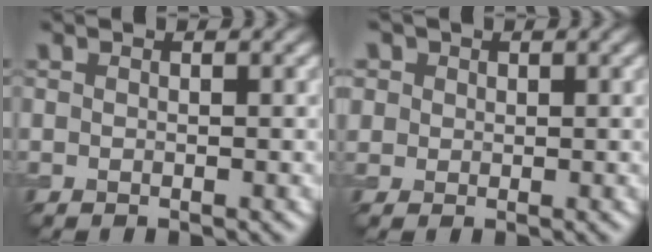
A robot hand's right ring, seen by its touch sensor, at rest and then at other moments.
{"total": 2.9, "force": [1.4, 2.3, 0.9], "torque": [-0.027, 0.008, 0.024]}